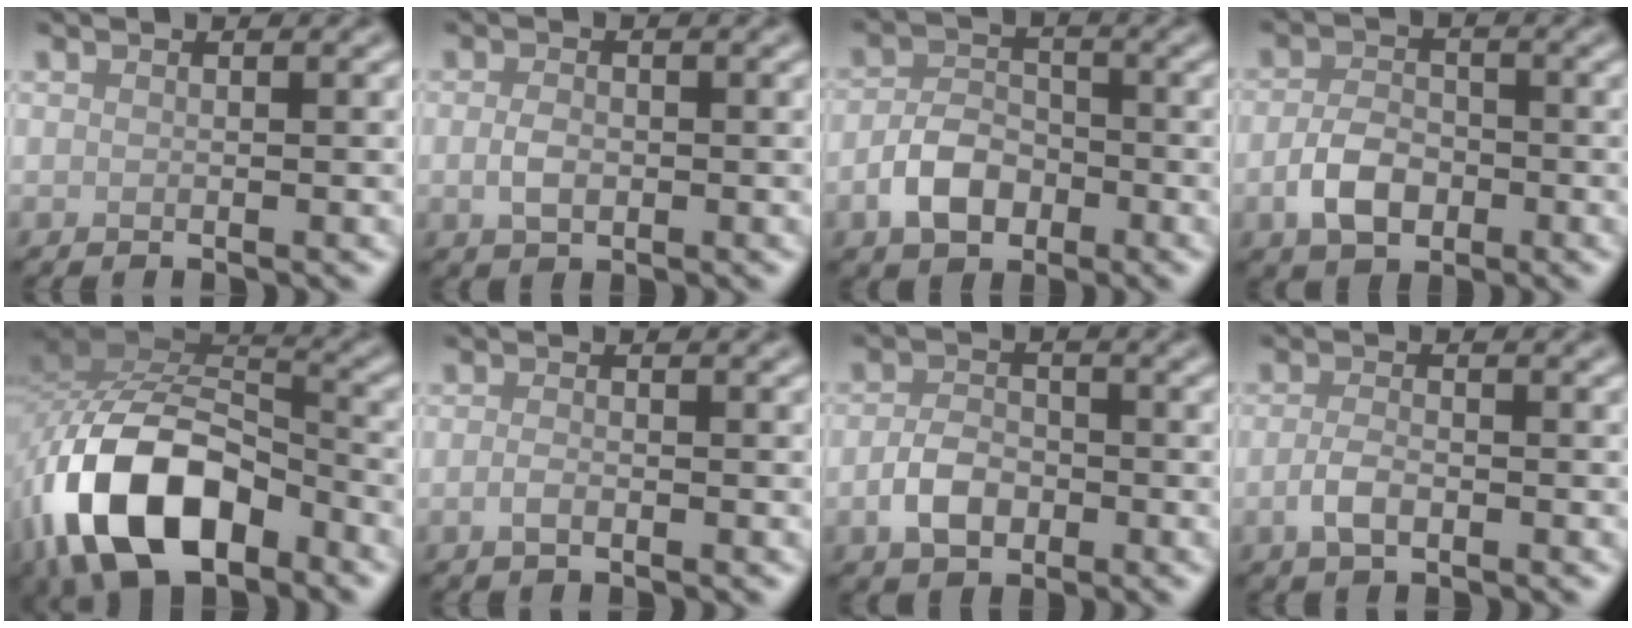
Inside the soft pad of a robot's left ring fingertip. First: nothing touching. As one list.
[{"total": 2.0, "force": [-0.3, 1.3, 1.4], "torque": [-0.031, -0.001, -0.007]}, {"total": 4.2, "force": [-1.9, 2.8, 2.5], "torque": [-0.044, 0.005, -0.042]}, {"total": 4.0, "force": [-1.4, 2.7, 2.5], "torque": [-0.054, 0.000, -0.031]}, {"total": 13.1, "force": [-6.5, 6.8, 9.1], "torque": [-0.179, -0.004, -0.127]}, {"total": 1.2, "force": [-0.6, 0.5, 0.9], "torque": [-0.020, -0.001, -0.012]}, {"total": 3.5, "force": [-1.3, 2.4, 2.2], "torque": [-0.042, 0.001, -0.028]}, {"total": 2.3, "force": [-0.9, 1.1, 1.7], "torque": [-0.036, -0.001, -0.020]}]